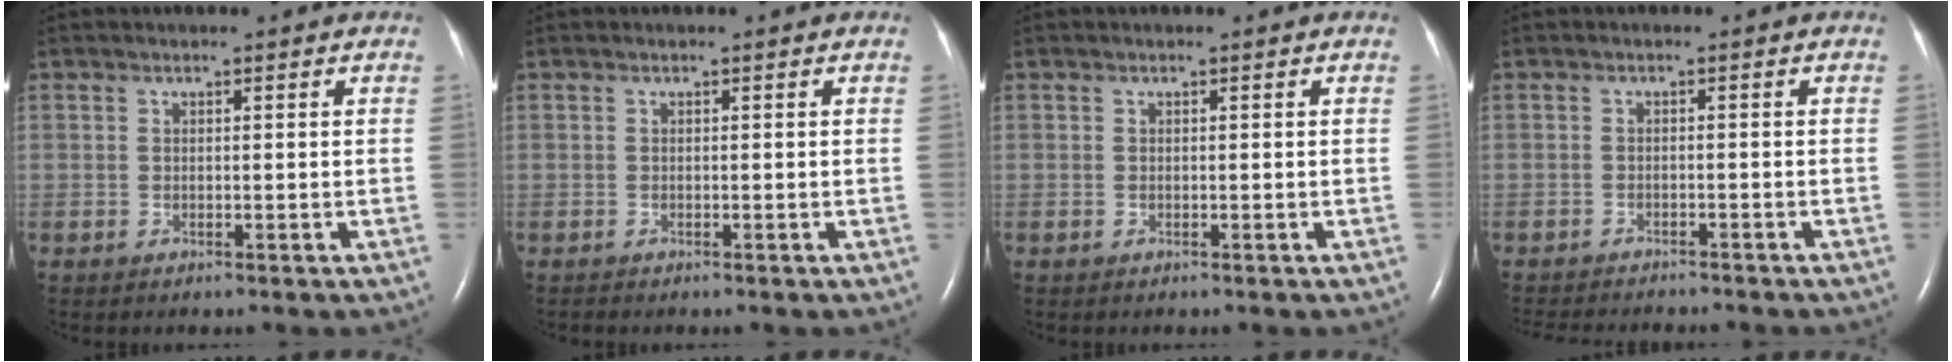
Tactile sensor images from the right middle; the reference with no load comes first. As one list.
[{"total": 0.0}, {"total": 0.0}, {"total": 10.6, "force": [-9.6, 2.0, 4.0], "torque": [-0.058, -0.014, -0.123]}]